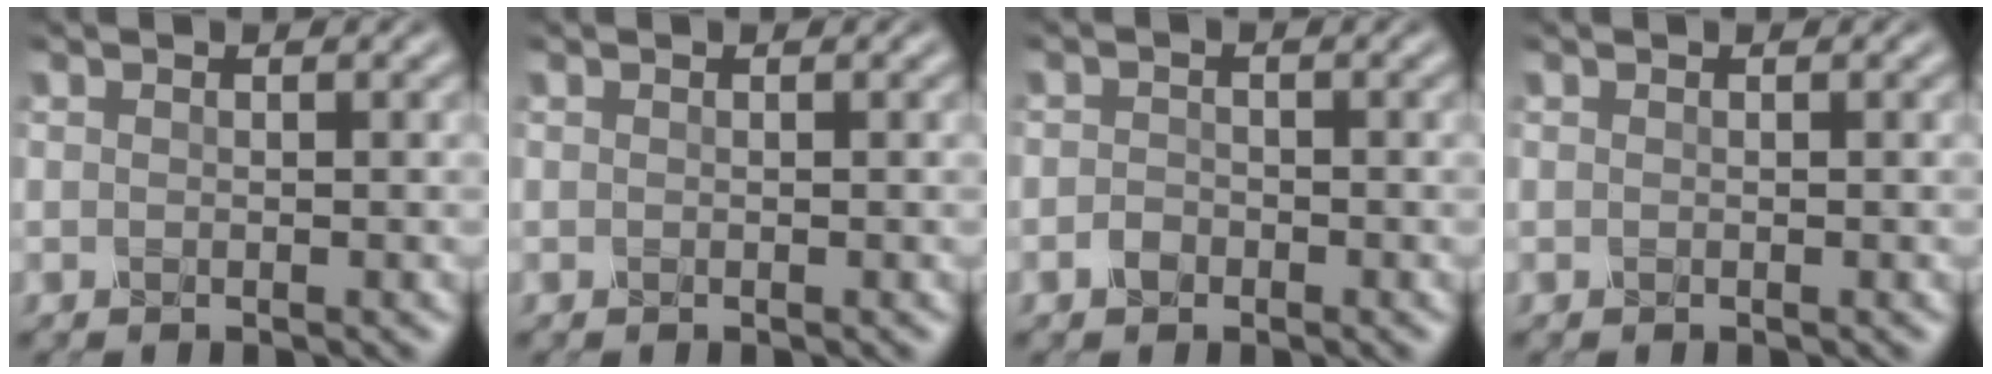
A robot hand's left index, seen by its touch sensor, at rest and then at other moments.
{"total": 0.0}
{"total": 1.2, "force": [-0.7, 0.9, 0.5], "torque": [-0.008, 0.002, -0.015]}
{"total": 0.0}